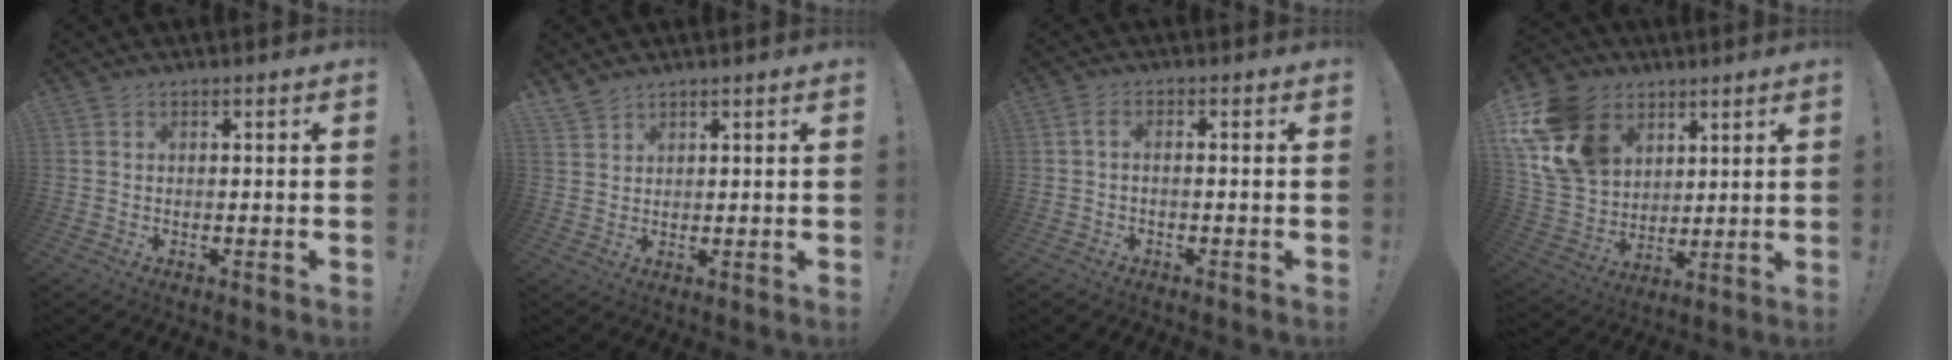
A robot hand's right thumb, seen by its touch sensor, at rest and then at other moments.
{"total": 3.3, "force": [3.0, 1.1, 0.8], "torque": [-0.014, -0.022, 0.057]}
{"total": 2.0, "force": [-0.9, 0.3, 1.7], "torque": [-0.036, 0.002, -0.018]}
{"total": 18.8, "force": [8.4, 14.2, 9.0], "torque": [-0.170, -0.034, 0.171]}